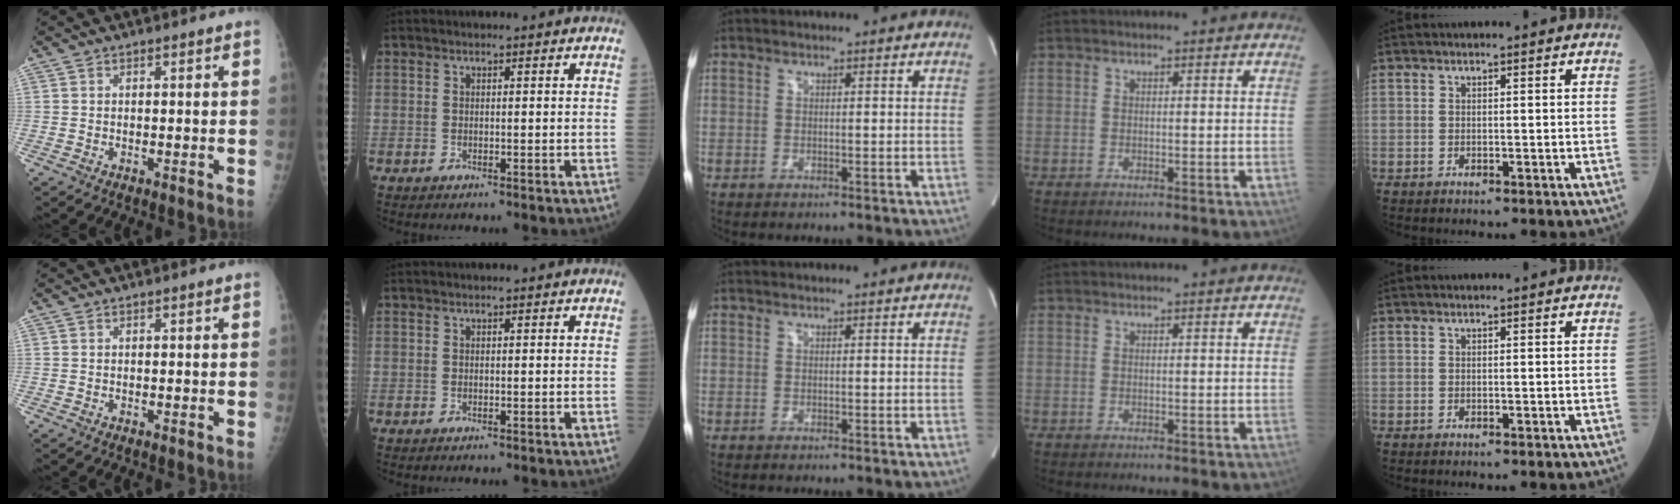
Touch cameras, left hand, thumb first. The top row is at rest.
{}